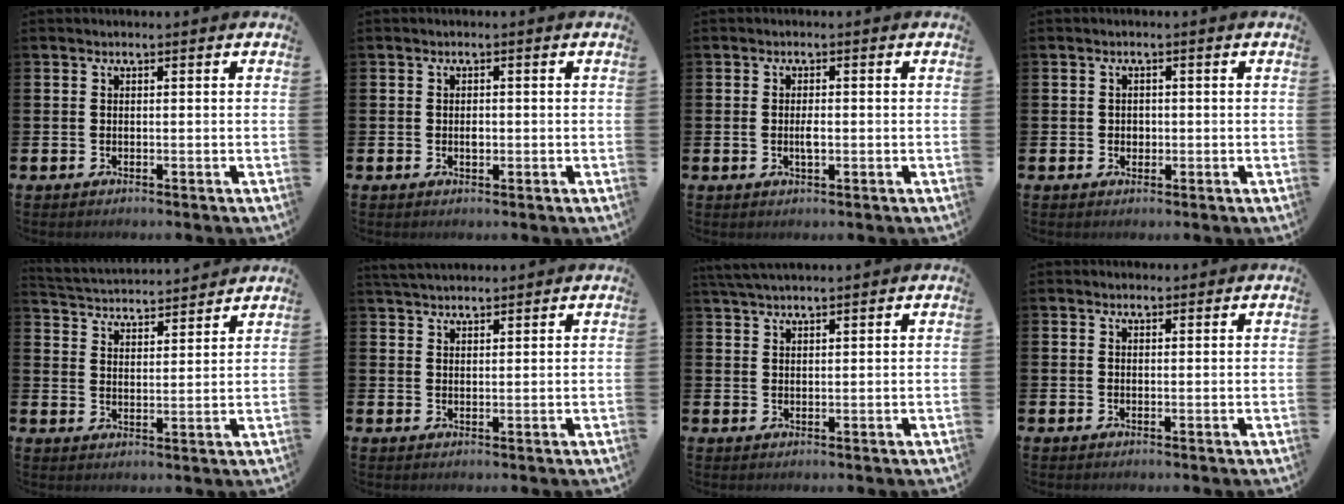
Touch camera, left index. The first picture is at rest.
{"total": 1.1, "force": [-0.1, 0.7, 0.8], "torque": [-0.005, 0.000, -0.005]}
{"total": 1.8, "force": [-0.2, 0.7, 1.7], "torque": [-0.029, -0.001, -0.005]}
{"total": 1.2, "force": [0.2, 1.1, 0.4], "torque": [0.002, 0.005, 0.000]}
{"total": 4.2, "force": [4.1, 0.5, -0.3], "torque": [-0.020, -0.033, 0.071]}
{"total": 3.2, "force": [3.2, 0.5, 0.6], "torque": [-0.018, -0.010, 0.059]}
{"total": 3.1, "force": [2.9, 0.3, 0.9], "torque": [-0.033, -0.002, 0.057]}
{"total": 1.1, "force": [0.9, 0.4, 0.2], "torque": [0.003, 0.003, 0.015]}